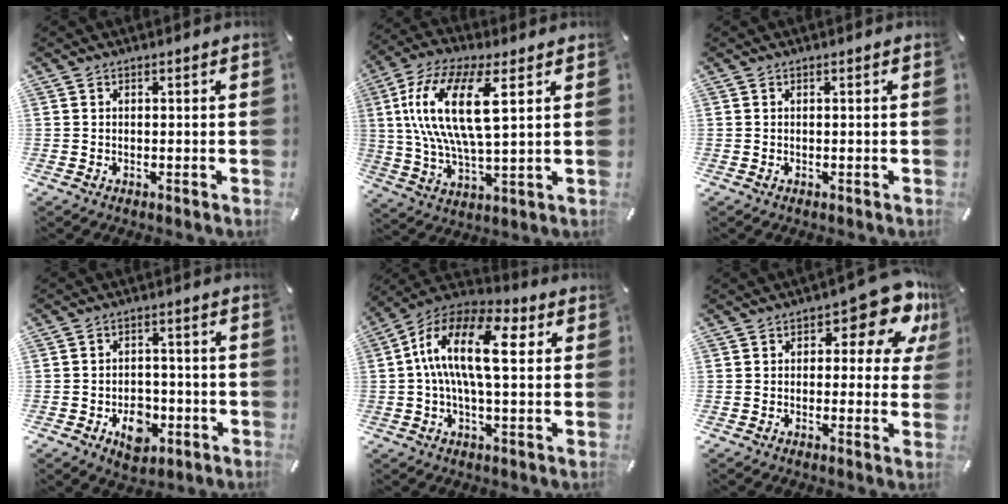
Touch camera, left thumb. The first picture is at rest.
{"total": 17.1, "force": [5.4, 6.3, 15.0], "torque": [-0.326, -0.001, 0.087]}
{"total": 0.0}
{"total": 7.9, "force": [-3.0, 5.8, 4.6], "torque": [-0.049, 0.012, -0.048]}
{"total": 14.8, "force": [2.6, 6.2, 13.2], "torque": [-0.268, -0.006, 0.042]}
{"total": 11.7, "force": [6.1, 5.3, 8.4], "torque": [-0.099, -0.040, 0.102]}